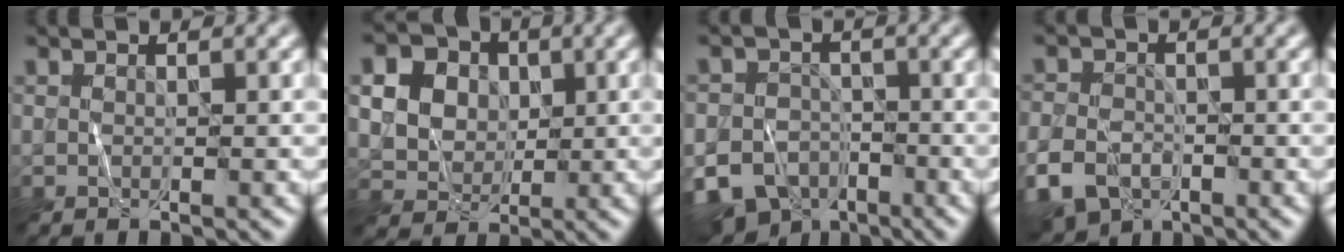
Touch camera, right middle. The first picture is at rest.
{"total": 13.5, "force": [4.6, 11.3, 5.8], "torque": [-0.140, 0.028, 0.075]}
{"total": 10.7, "force": [-6.4, 8.0, 3.3], "torque": [-0.049, -0.042, -0.123]}
{"total": 6.4, "force": [-3.6, 4.1, 3.4], "torque": [-0.067, -0.018, -0.069]}